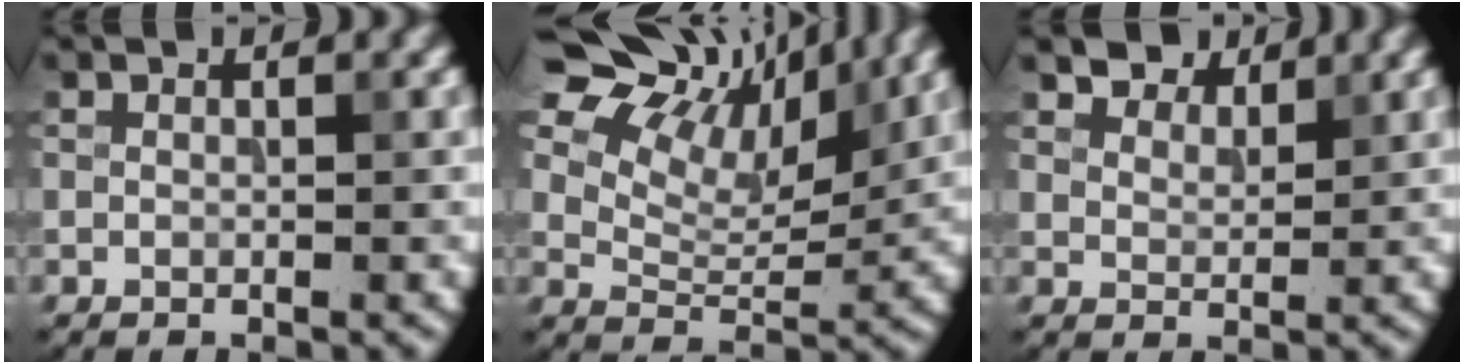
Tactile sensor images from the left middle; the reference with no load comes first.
{"total": 11.9, "force": [8.6, 5.2, 6.3], "torque": [-0.114, 0.018, 0.118]}
{"total": 3.9, "force": [3.4, 1.5, 1.0], "torque": [-0.029, -0.015, 0.071]}